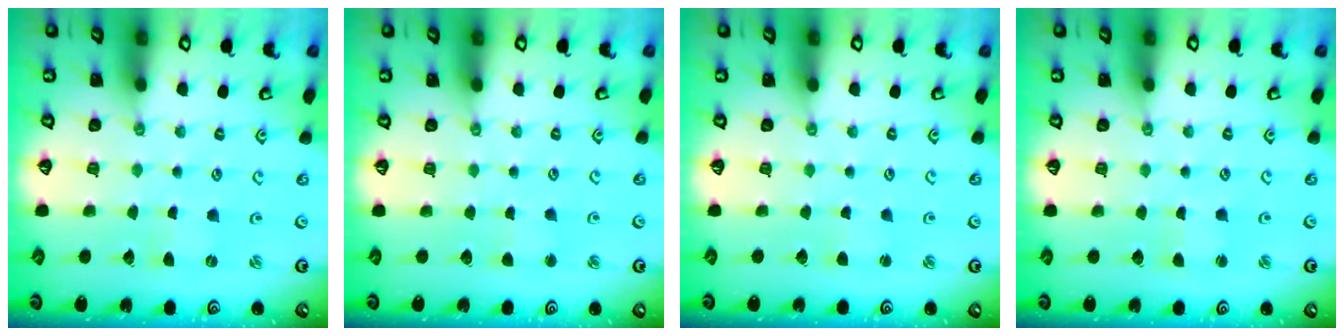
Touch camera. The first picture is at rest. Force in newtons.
{"total": 2.4, "press": 2.4, "slide": 0.3}
{"total": 2.1, "press": 2.1, "slide": 0.3}
{"total": 1.6, "press": 1.6, "slide": 0.3}